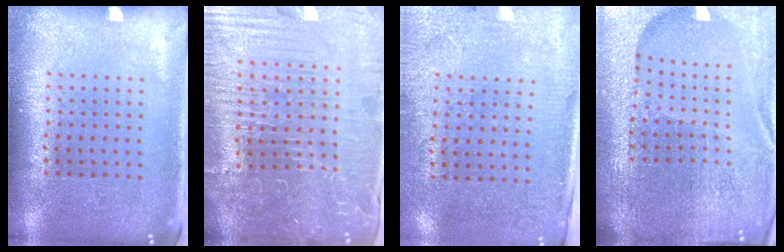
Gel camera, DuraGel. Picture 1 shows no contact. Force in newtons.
{"total": 6.2, "press": 5.6, "slide": 2.7}
{"total": 2.8, "press": 2.4, "slide": 1.3}
{"total": 5.6, "press": 5.0, "slide": 2.4}